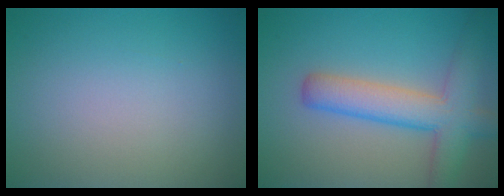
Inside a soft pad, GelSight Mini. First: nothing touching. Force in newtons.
{"total": 5.9, "press": 5.9, "slide": 0.3}